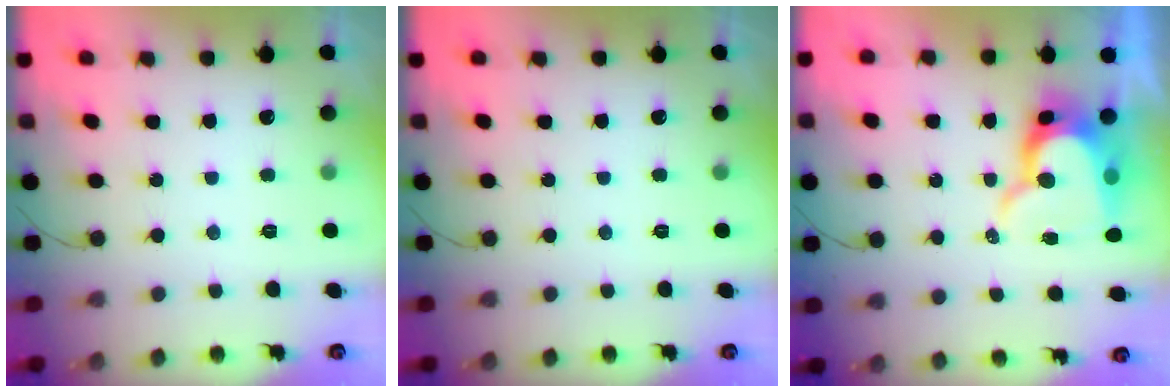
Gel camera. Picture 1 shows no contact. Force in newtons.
{"total": 0.0}
{"total": 13.2, "press": 13.1, "slide": 1.3}